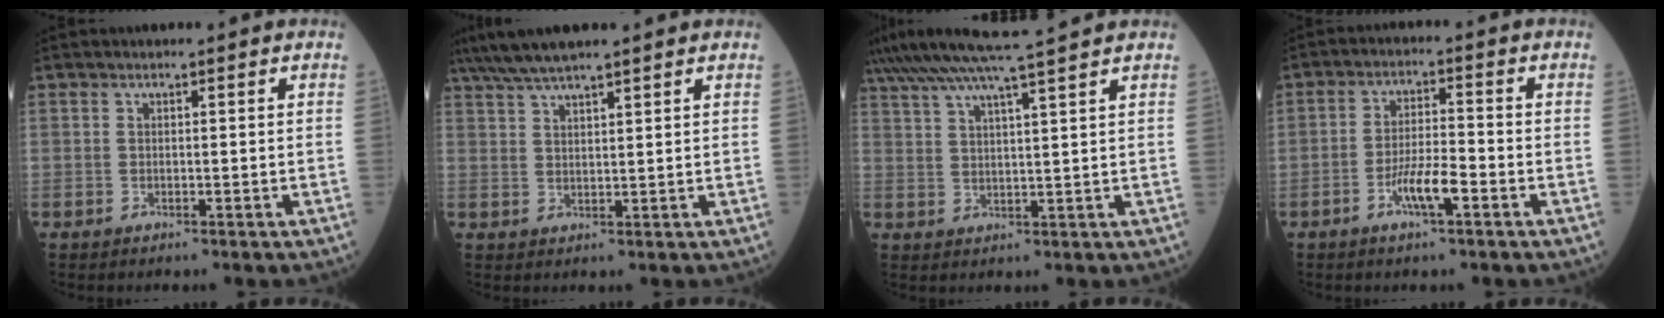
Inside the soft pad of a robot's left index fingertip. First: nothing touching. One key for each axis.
{"total": 8.1, "fx": 6.8, "fy": 0.4, "fz": 4.4, "tx": -0.081, "ty": 0.039, "tz": 0.119}
{"total": 12.4, "fx": 10.4, "fy": -1.3, "fz": 6.7, "tx": -0.118, "ty": 0.025, "tz": 0.155}
{"total": 5.5, "fx": -2.7, "fy": 0.8, "fz": 4.7, "tx": -0.095, "ty": -0.002, "tz": -0.053}